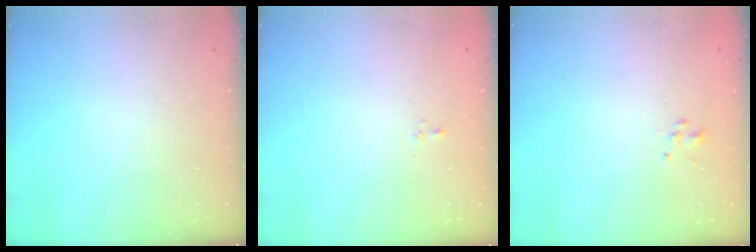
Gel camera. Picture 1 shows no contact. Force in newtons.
{"total": 1.6, "press": 1.4, "slide": 0.8}
{"total": 0.9, "press": 0.7, "slide": 0.6}